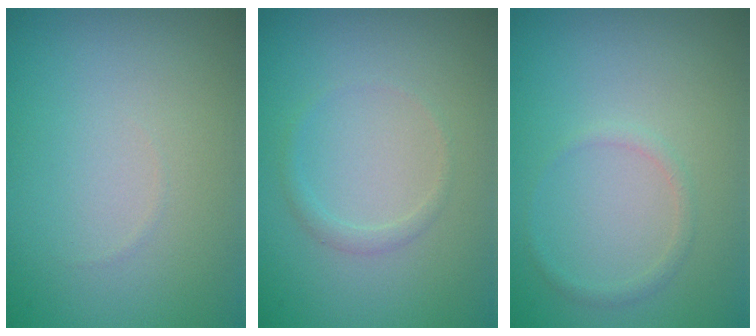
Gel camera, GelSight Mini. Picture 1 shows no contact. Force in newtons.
{"total": 0.9, "press": 0.9, "slide": 0.0}
{"total": 0.9, "press": 0.9, "slide": 0.1}